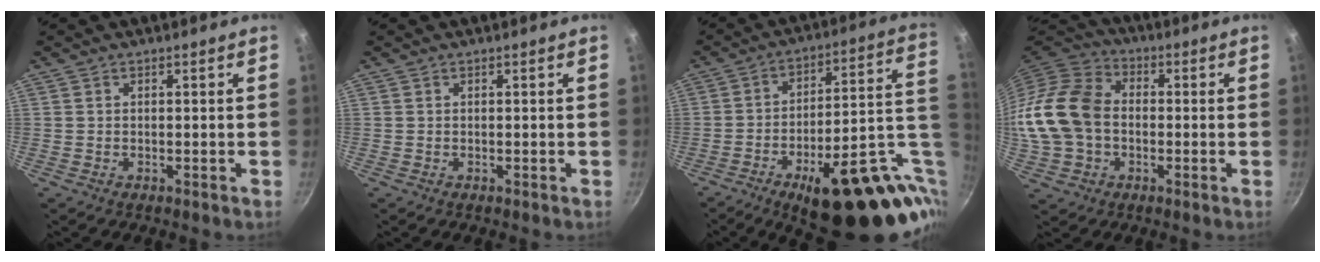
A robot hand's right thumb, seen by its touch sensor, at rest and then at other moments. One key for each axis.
{"total": 0.0}
{"total": 29.2, "fx": -7.6, "fy": 11.9, "fz": 25.6, "tx": -0.306, "ty": 0.021, "tz": -0.092}
{"total": 17.5, "fx": -1.3, "fy": 13.1, "fz": 11.5, "tx": -0.222, "ty": 0.034, "tz": -0.033}